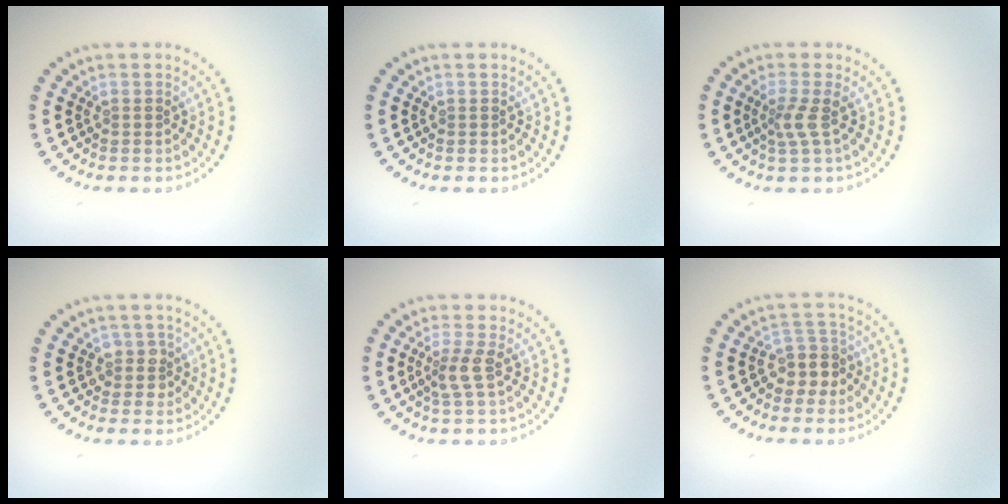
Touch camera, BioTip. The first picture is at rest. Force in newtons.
{"total": 0.0}
{"total": 2.0, "press": 1.4, "slide": 1.4}
{"total": 1.7, "press": 1.5, "slide": 0.8}
{"total": 2.0, "press": 1.6, "slide": 1.3}
{"total": 2.8, "press": 2.2, "slide": 1.6}